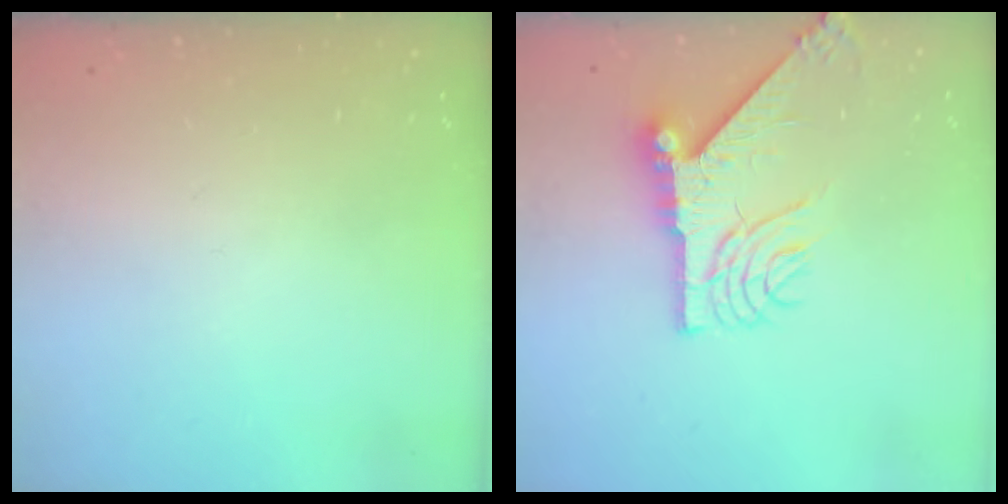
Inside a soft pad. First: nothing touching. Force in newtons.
{"total": 11.1, "press": 11.1, "slide": 1.3}